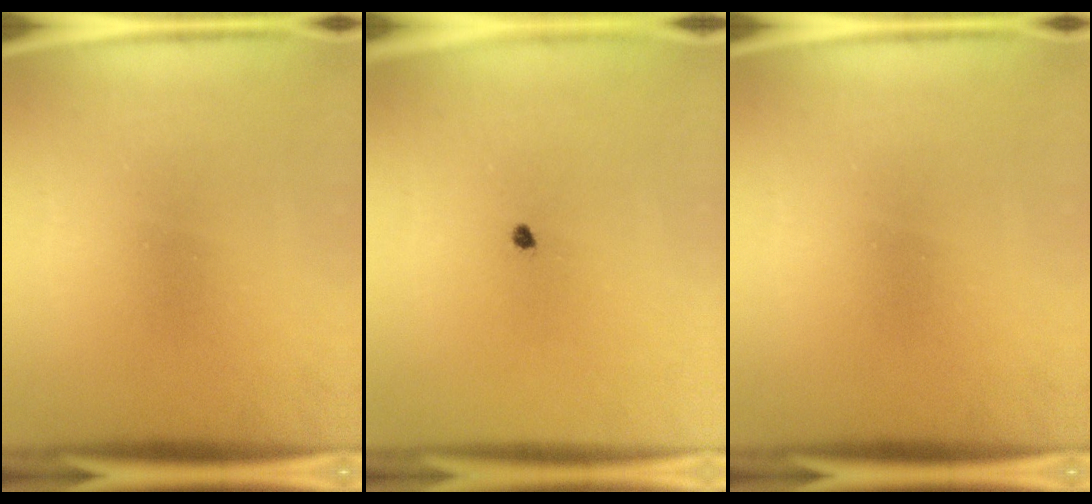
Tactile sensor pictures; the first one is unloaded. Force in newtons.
{"total": 0.7}
{"total": 0.0}